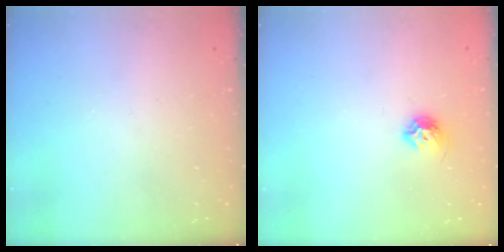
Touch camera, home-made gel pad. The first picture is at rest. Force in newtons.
{"total": 7.0, "press": 7.0, "slide": 0.8}